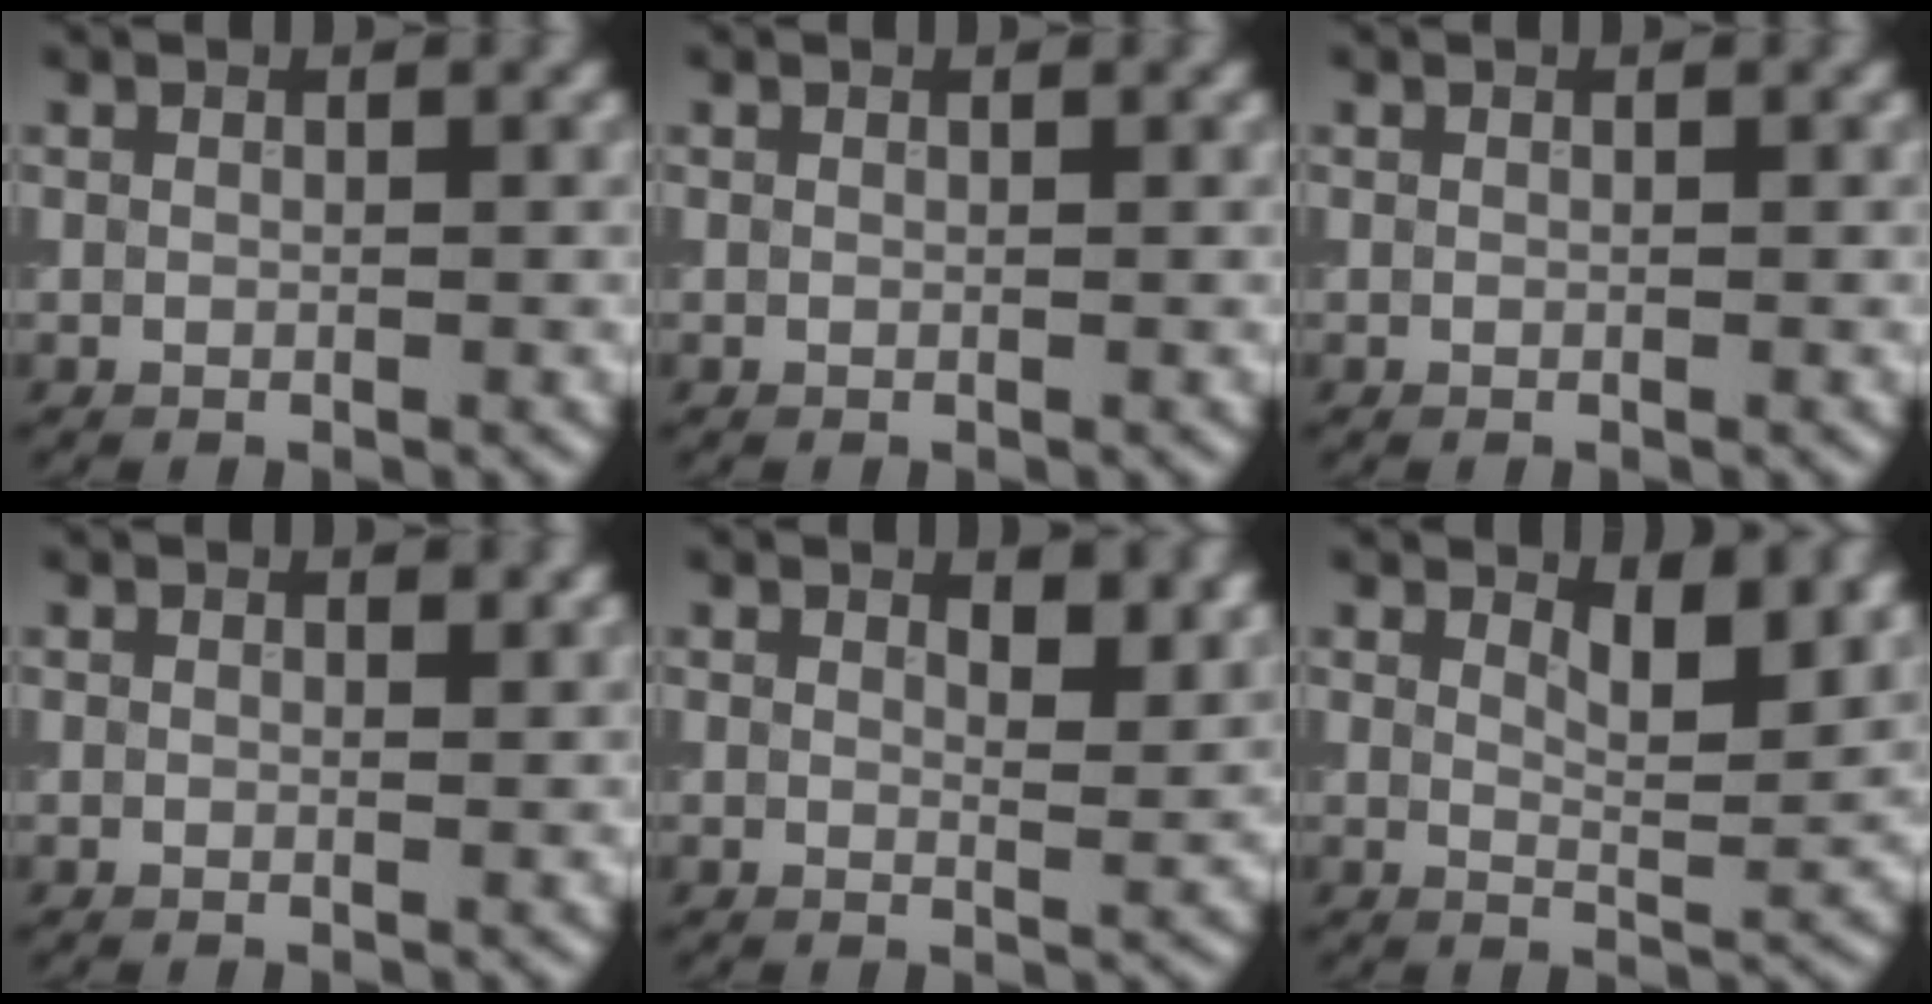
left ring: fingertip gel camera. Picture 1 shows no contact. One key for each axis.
{"total": 0.0}
{"total": 0.0}
{"total": 0.6, "fx": 0.5, "fy": 0.2, "fz": 0.3, "tx": -0.004, "ty": -0.001, "tz": 0.008}
{"total": 3.4, "fx": 2.2, "fy": 1.2, "fz": 2.3, "tx": -0.028, "ty": -0.002, "tz": 0.034}
{"total": 4.4, "fx": 2.8, "fy": 1.4, "fz": 3.1, "tx": -0.050, "ty": -0.008, "tz": 0.041}